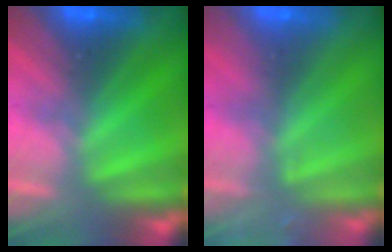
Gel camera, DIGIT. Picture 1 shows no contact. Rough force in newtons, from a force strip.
{"total": 2.4}